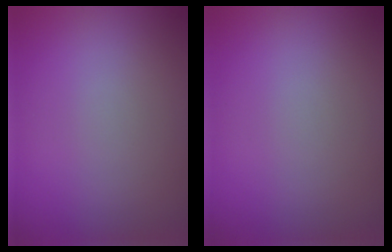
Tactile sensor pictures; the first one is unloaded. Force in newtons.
{"total": 0.0}